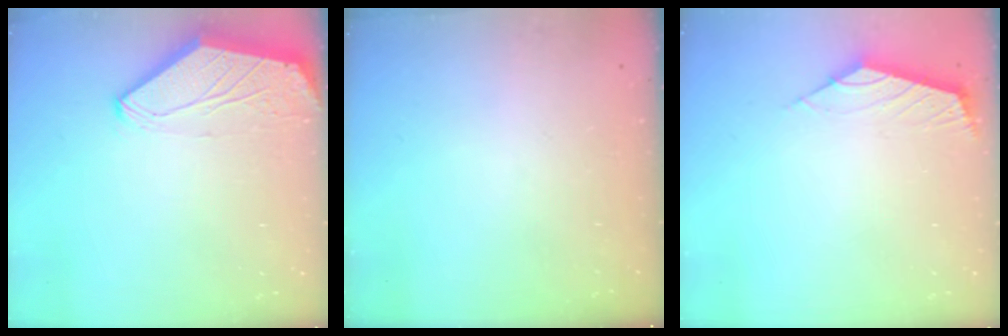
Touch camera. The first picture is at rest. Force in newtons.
{"total": 0.0}
{"total": 2.6, "press": 2.6, "slide": 0.7}